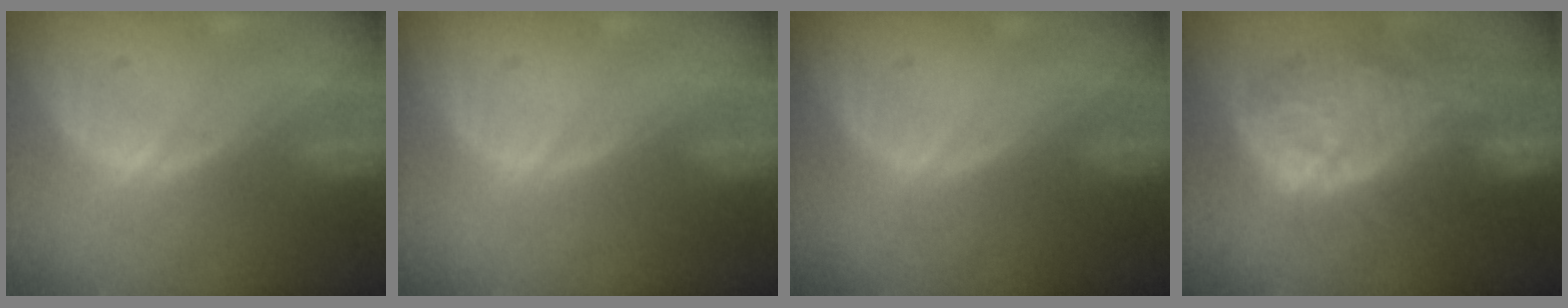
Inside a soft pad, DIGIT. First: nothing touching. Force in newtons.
{"total": 0.0}
{"total": 0.0}
{"total": 12.2, "press": 11.0, "slide": 5.3}